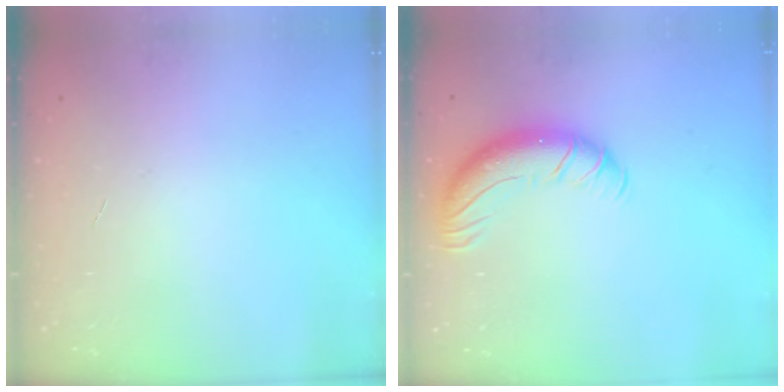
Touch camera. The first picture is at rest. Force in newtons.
{"total": 11.8, "press": 11.4, "slide": 3.0}